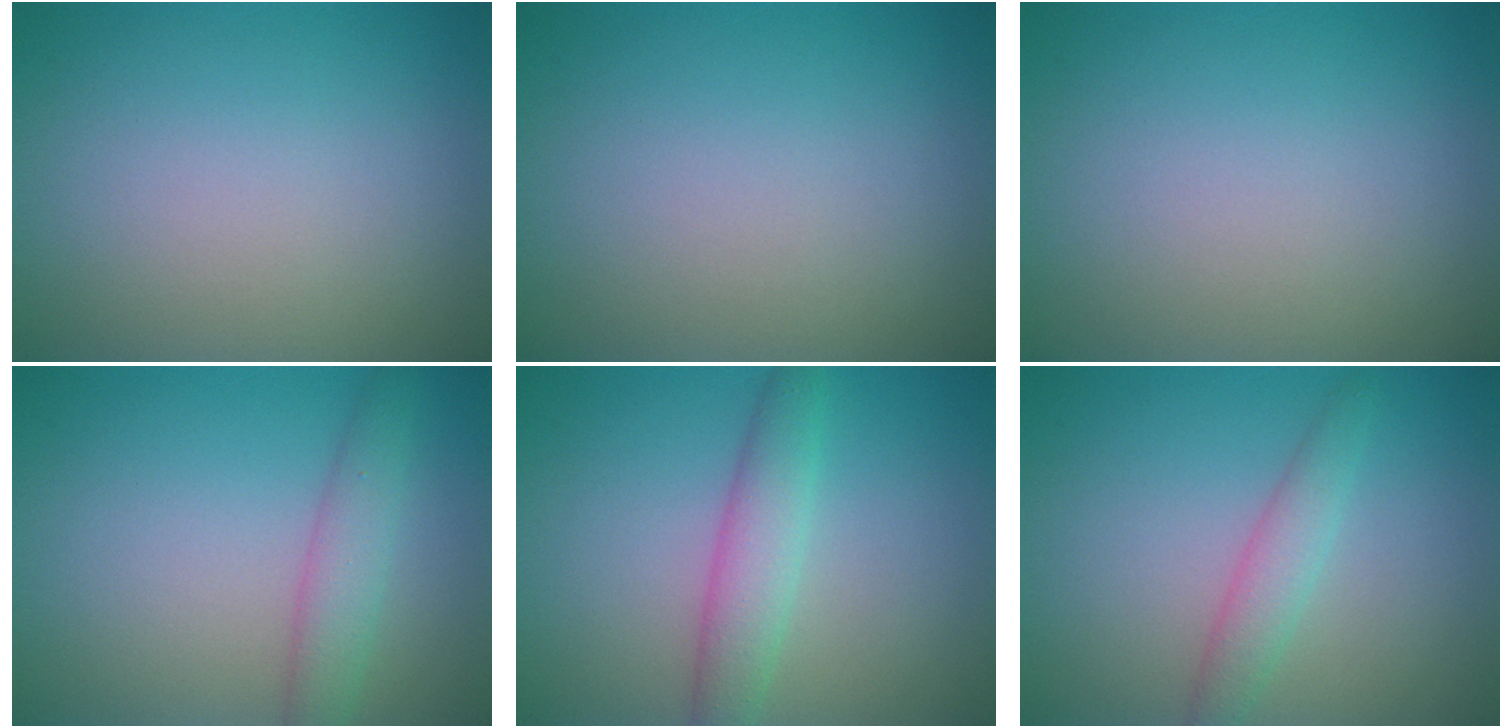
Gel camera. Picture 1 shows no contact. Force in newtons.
{"total": 0.0}
{"total": 0.0}
{"total": 2.7, "press": 2.7, "slide": 0.1}
{"total": 3.4, "press": 3.4, "slide": 0.0}
{"total": 2.3, "press": 2.3, "slide": 0.1}